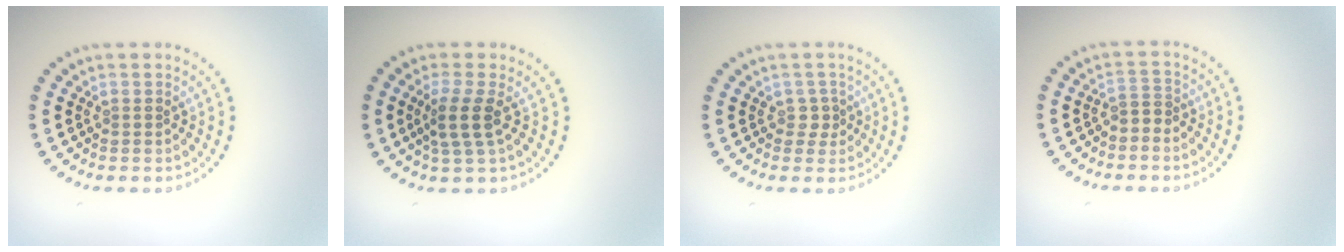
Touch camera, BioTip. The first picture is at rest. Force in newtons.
{"total": 2.6, "press": 2.1, "slide": 1.6}
{"total": 1.1, "press": 0.8, "slide": 0.7}
{"total": 1.3, "press": 1.0, "slide": 0.7}